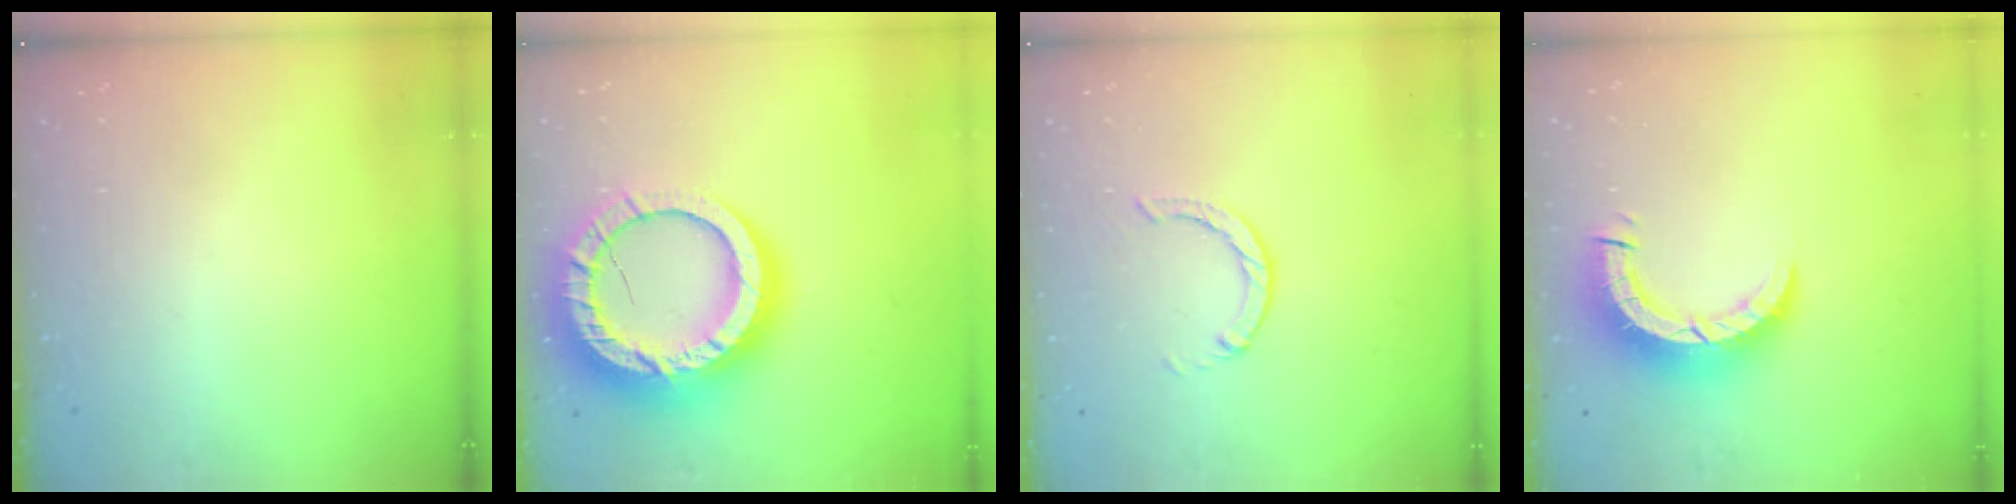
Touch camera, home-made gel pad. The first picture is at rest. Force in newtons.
{"total": 25.5, "press": 25.4, "slide": 2.4}
{"total": 1.0, "press": 0.9, "slide": 0.3}
{"total": 9.0, "press": 9.0, "slide": 0.9}